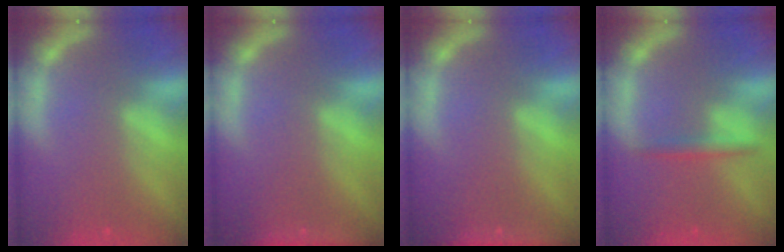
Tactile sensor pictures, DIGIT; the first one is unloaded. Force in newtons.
{"total": 2.4}
{"total": 2.9}
{"total": 1.9}